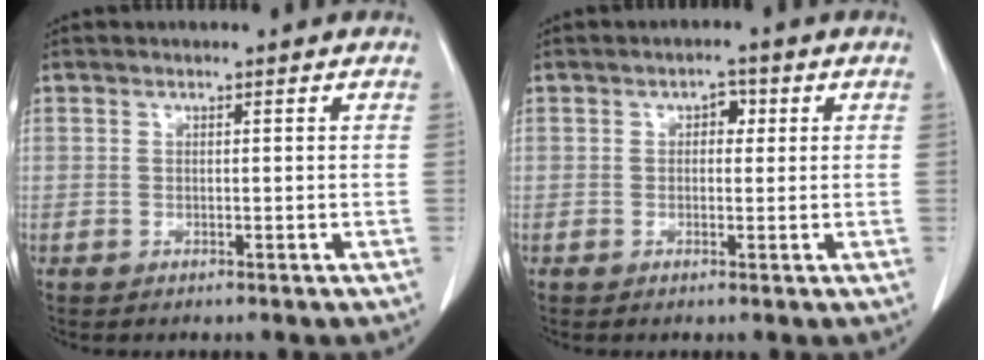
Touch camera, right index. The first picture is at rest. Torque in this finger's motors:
{"motor_torque": [0.05, 0.05, 0.00, 0.00]}